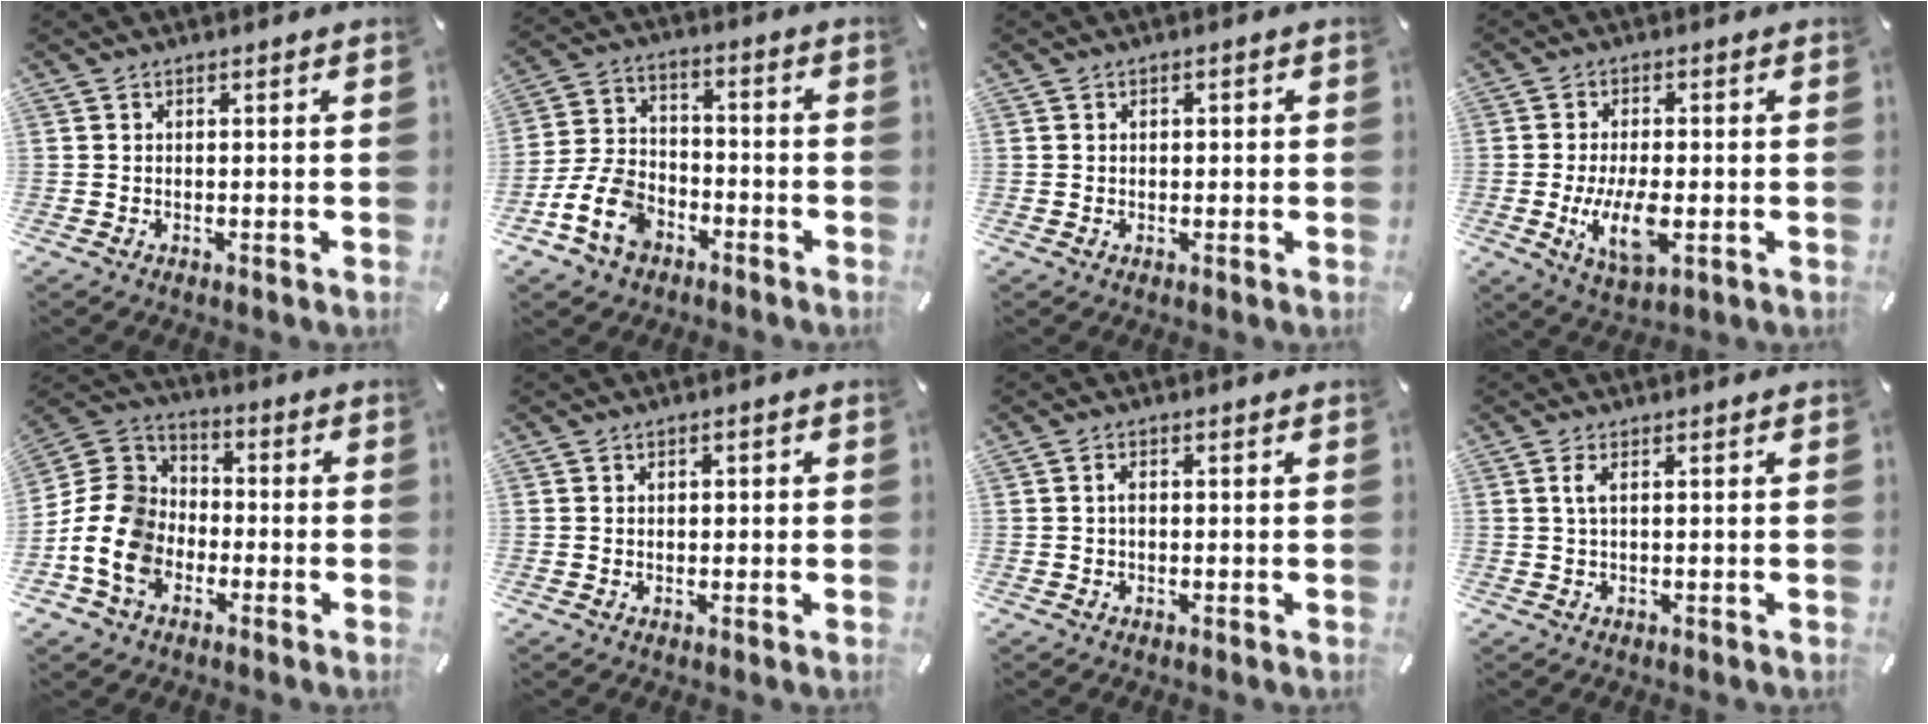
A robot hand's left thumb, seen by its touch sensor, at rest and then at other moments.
{"total": 11.5, "force": [-5.7, 8.2, 5.6], "torque": [-0.127, 0.033, -0.104]}
{"total": 1.0, "force": [0.0, 0.8, 0.6], "torque": [-0.005, 0.002, -0.005]}
{"total": 9.7, "force": [-2.0, 4.3, 8.5], "torque": [-0.174, -0.014, -0.032]}
{"total": 13.9, "force": [-5.2, 11.2, 6.4], "torque": [-0.147, 0.031, -0.095]}
{"total": 1.3, "force": [0.0, 1.0, 0.8], "torque": [-0.008, 0.004, -0.006]}
{"total": 1.5, "force": [-0.1, 0.8, 1.3], "torque": [-0.026, 0.002, -0.002]}
{"total": 2.1, "force": [0.4, 0.3, 2.0], "torque": [-0.042, 0.001, 0.007]}